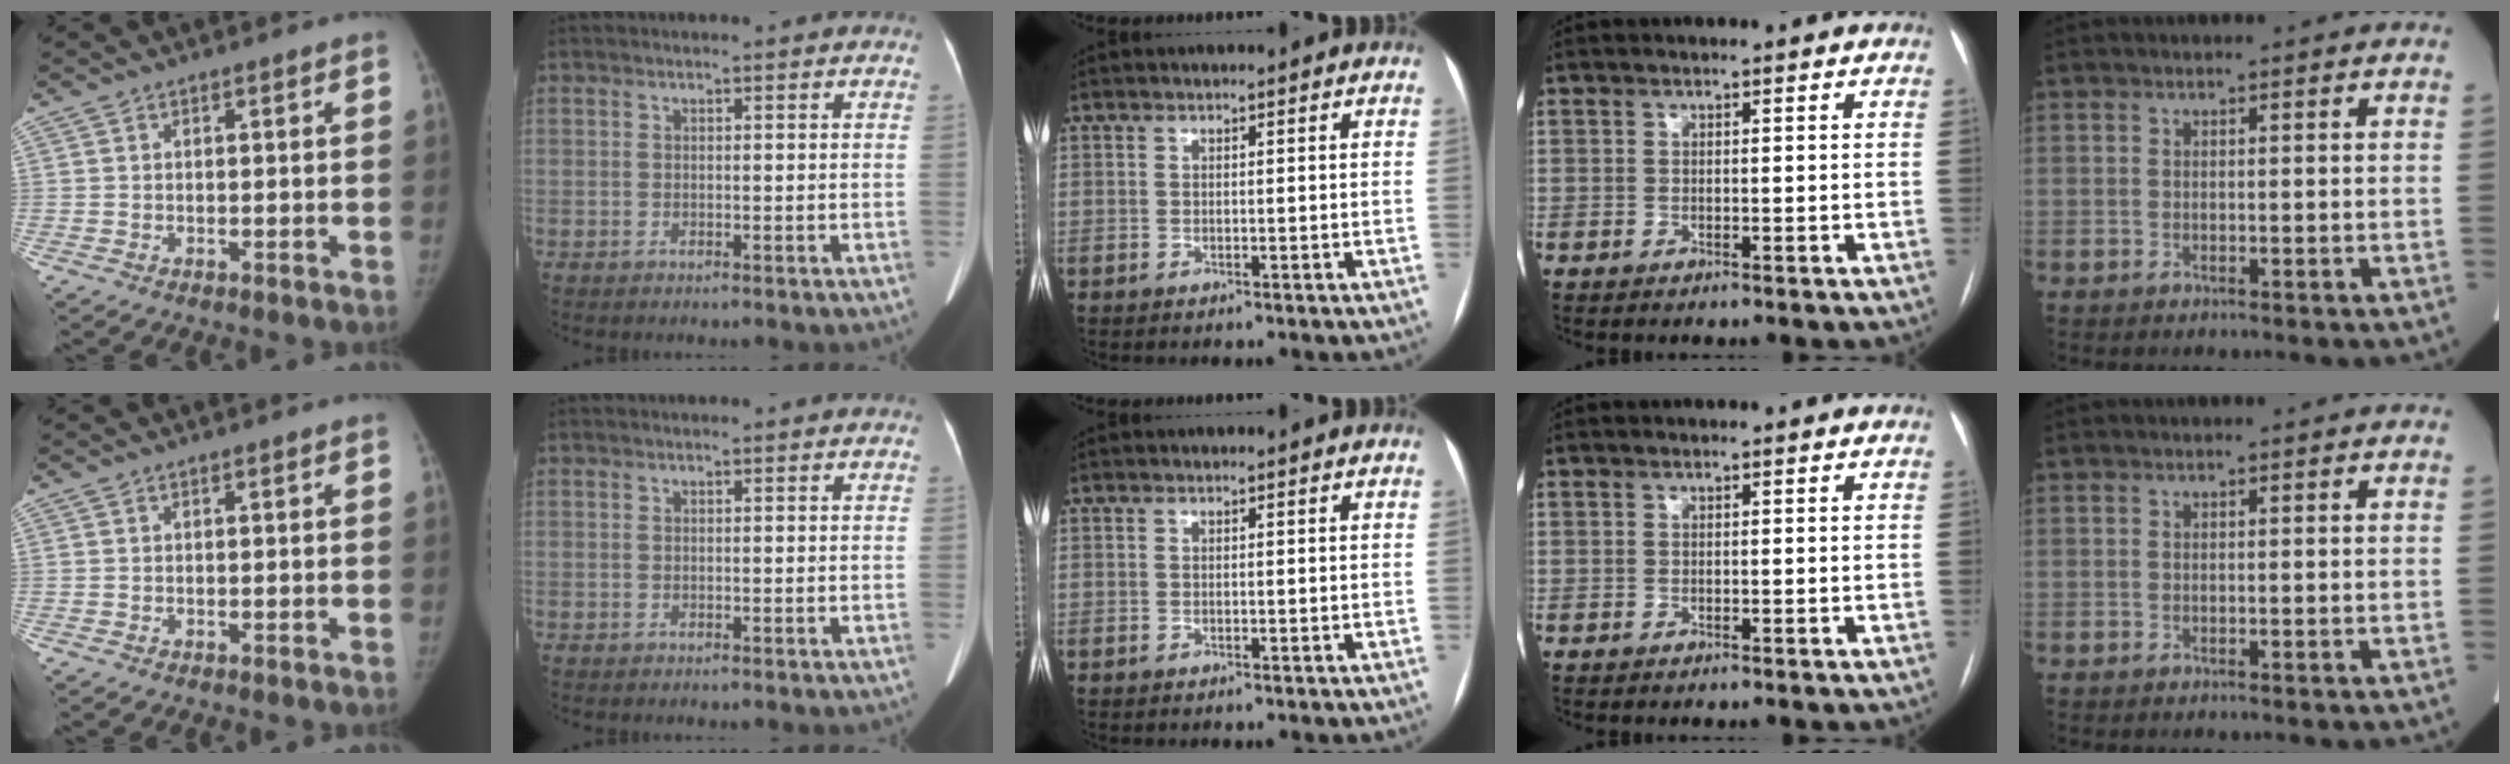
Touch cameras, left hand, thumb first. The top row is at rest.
{}